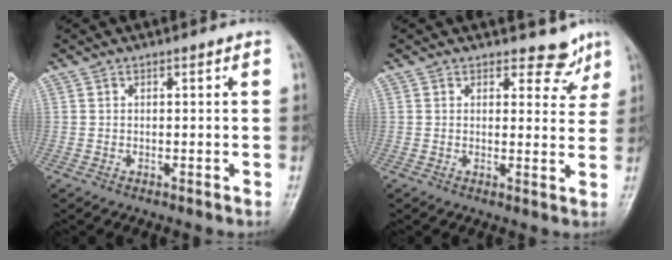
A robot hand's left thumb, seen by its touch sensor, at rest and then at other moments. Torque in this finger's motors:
{"motor_torque": [-0.12, -0.12, -0.40, 0.04, 0.04]}